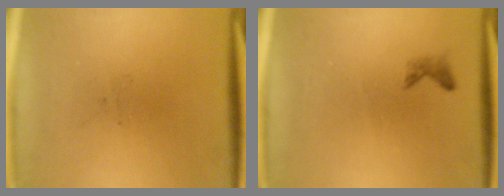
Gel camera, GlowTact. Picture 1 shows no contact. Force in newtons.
{"total": 0.8}